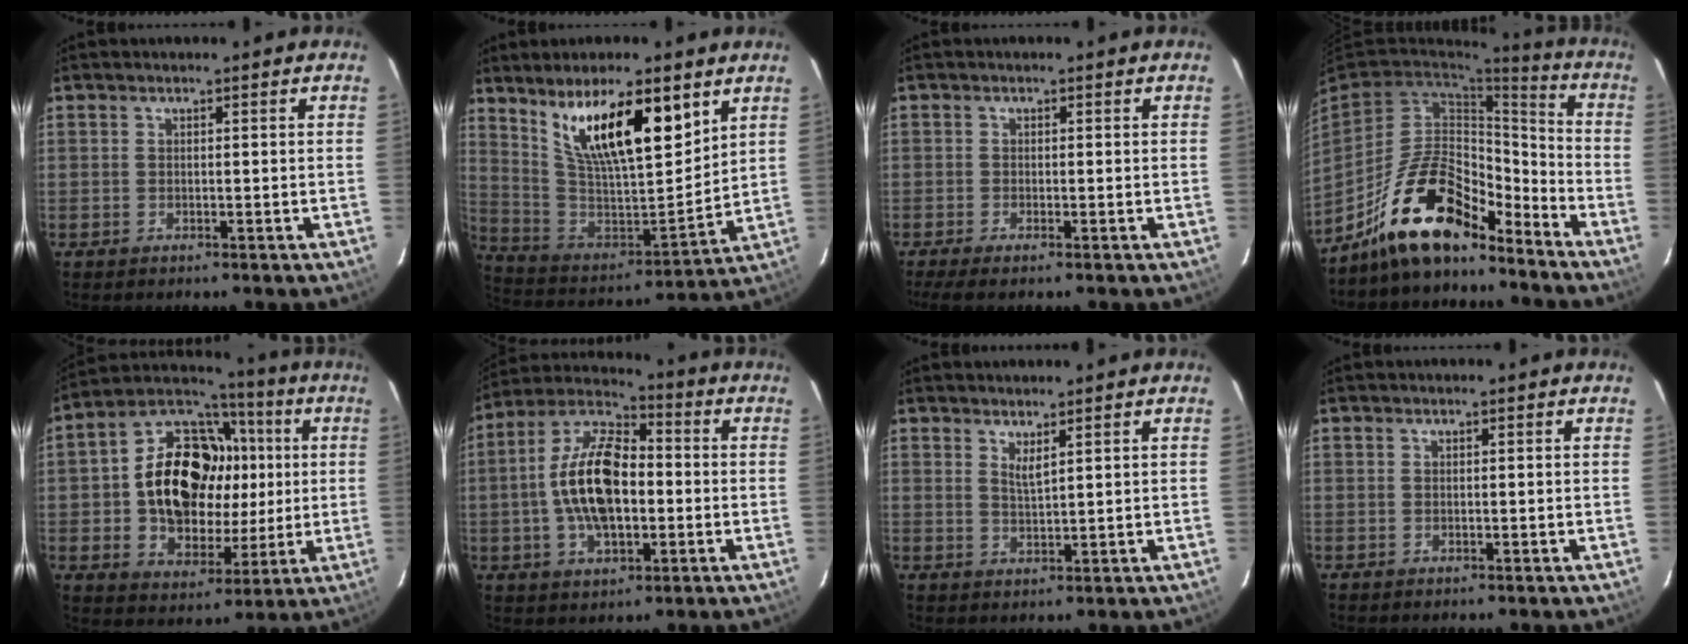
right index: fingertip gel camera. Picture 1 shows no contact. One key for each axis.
{"total": 19.4, "fx": 10.7, "fy": 5.9, "fz": 15.1, "tx": -0.260, "ty": 0.004, "tz": 0.203}
{"total": 3.5, "fx": -2.6, "fy": 0.1, "fz": 2.3, "tx": -0.055, "ty": -0.015, "tz": -0.048}
{"total": 16.4, "fx": -12.8, "fy": 5.6, "fz": 8.7, "tx": -0.174, "ty": 0.017, "tz": -0.228}
{"total": 20.8, "fx": 1.9, "fy": 15.2, "fz": 14.1, "tx": -0.278, "ty": 0.044, "tz": 0.040}
{"total": 15.4, "fx": -1.4, "fy": 7.8, "fz": 13.3, "tx": -0.260, "ty": 0.013, "tz": -0.030}
{"total": 2.2, "fx": 1.6, "fy": 0.1, "fz": 1.6, "tx": -0.028, "ty": -0.004, "tz": 0.026}
{"total": 0.0}